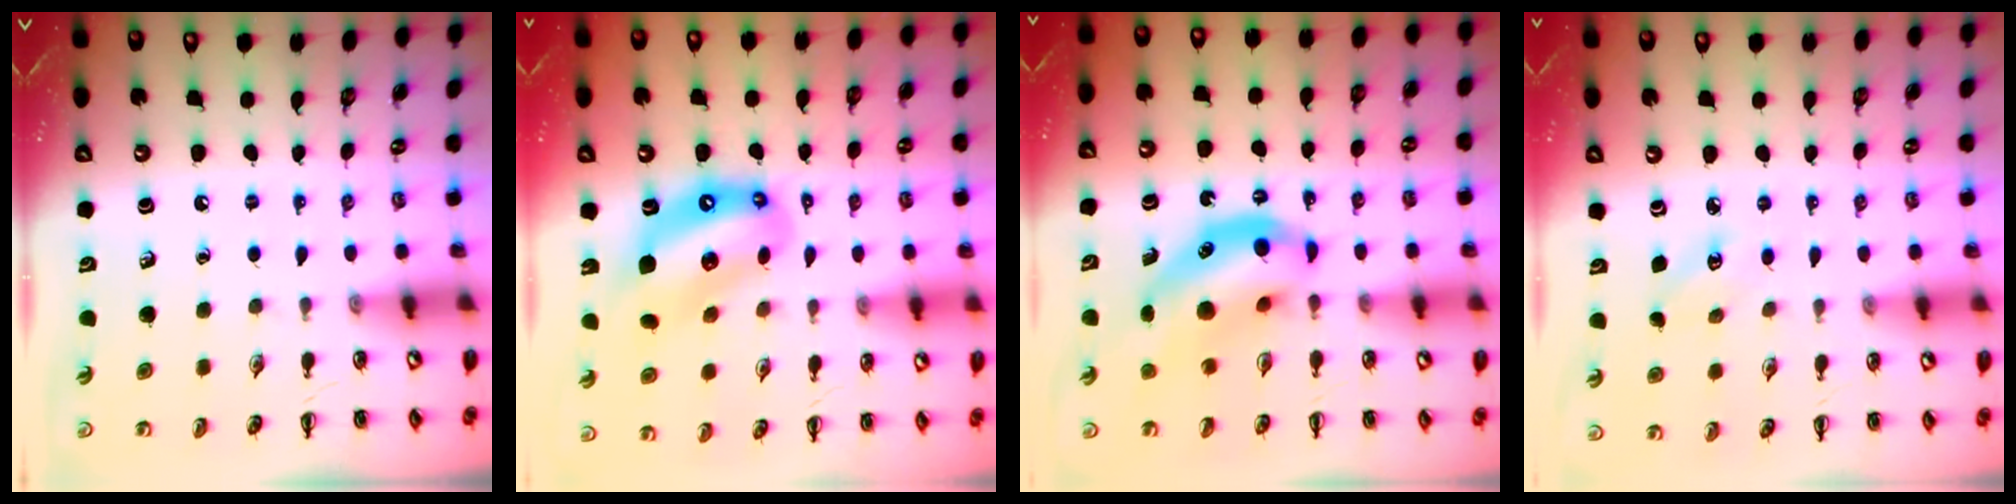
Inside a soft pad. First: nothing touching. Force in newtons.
{"total": 12.4, "press": 12.0, "slide": 3.3}
{"total": 12.0, "press": 11.7, "slide": 2.9}
{"total": 2.6, "press": 2.5, "slide": 0.7}